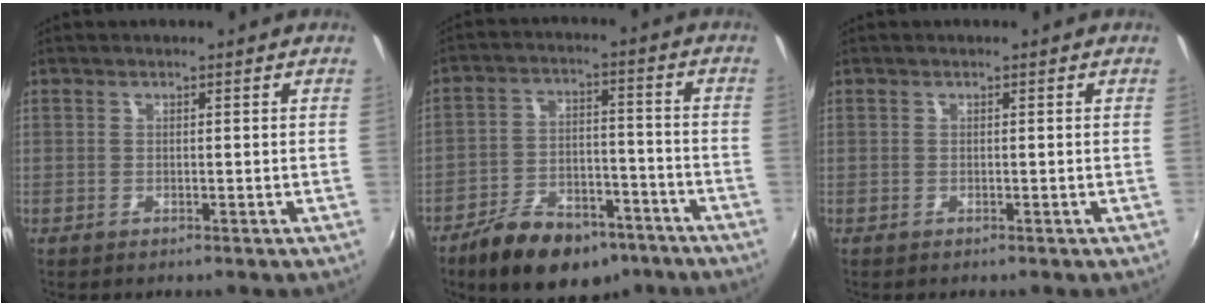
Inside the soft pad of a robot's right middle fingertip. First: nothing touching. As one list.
[{"total": 15.4, "force": [-10.9, 7.5, 7.9], "torque": [-0.157, 0.003, -0.160]}, {"total": 0.0}]